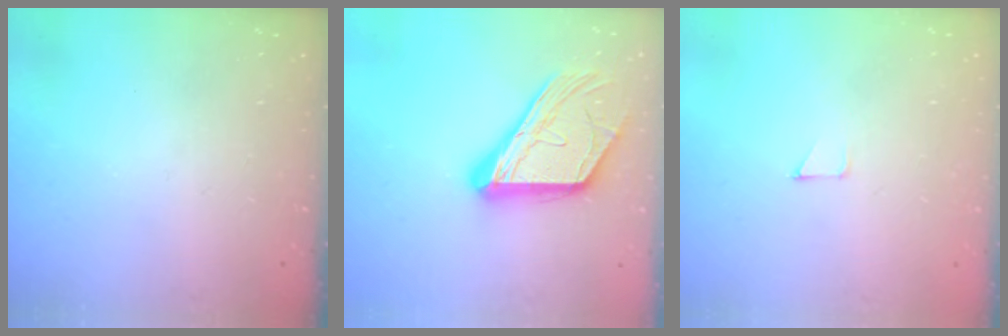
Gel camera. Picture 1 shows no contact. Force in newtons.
{"total": 17.1, "press": 17.0, "slide": 1.6}
{"total": 2.6, "press": 2.6, "slide": 0.2}